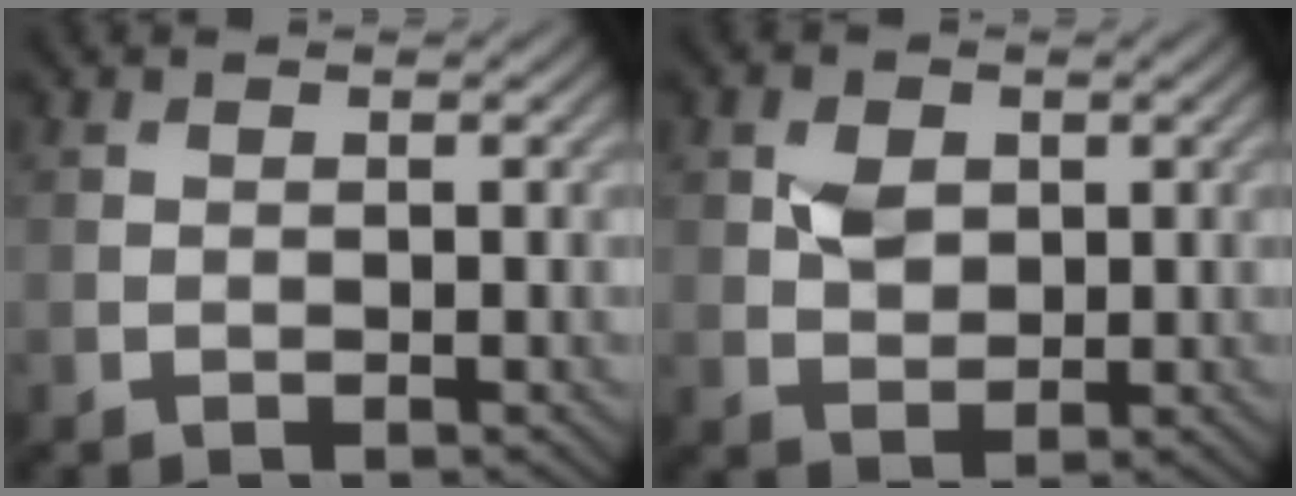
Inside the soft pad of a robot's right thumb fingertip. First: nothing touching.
{"total": 3.2, "force": [0.9, 2.4, 1.9], "torque": [-0.040, -0.002, 0.016]}